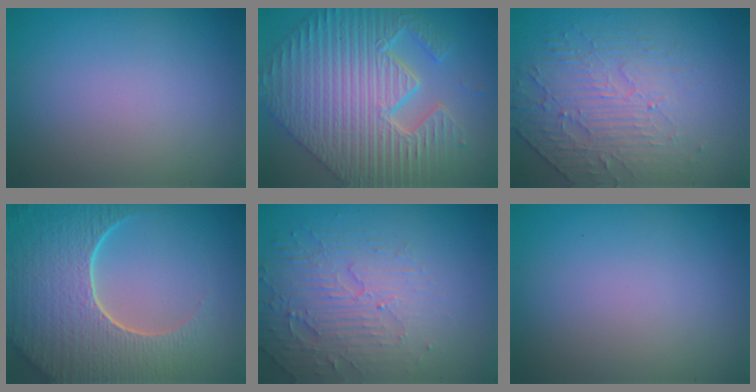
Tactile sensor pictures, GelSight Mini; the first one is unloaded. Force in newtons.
{"total": 9.5, "press": 7.4, "slide": 6.0}
{"total": 4.7, "press": 3.3, "slide": 3.3}
{"total": 9.2, "press": 6.5, "slide": 6.5}
{"total": 5.1, "press": 3.4, "slide": 3.7}
{"total": 0.0}